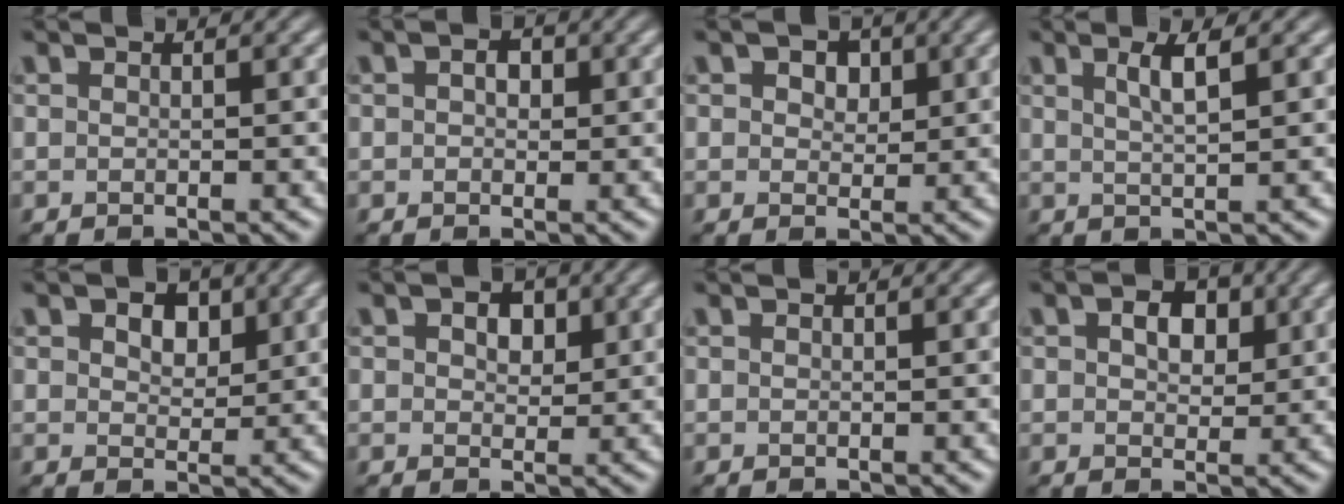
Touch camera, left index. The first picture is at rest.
{"total": 1.7, "force": [0.4, 1.2, 1.1], "torque": [-0.013, 0.001, 0.001]}
{"total": 2.7, "force": [1.2, 1.8, 1.6], "torque": [-0.021, 0.002, 0.008]}
{"total": 2.6, "force": [1.1, 0.6, 2.2], "torque": [-0.034, 0.004, 0.017]}
{"total": 3.3, "force": [1.5, 2.1, 2.0], "torque": [-0.032, 0.004, 0.015]}
{"total": 2.9, "force": [1.1, 1.9, 1.9], "torque": [-0.025, 0.003, 0.012]}
{"total": 0.0}
{"total": 2.9, "force": [0.9, 2.0, 1.9], "torque": [-0.033, 0.003, 0.011]}